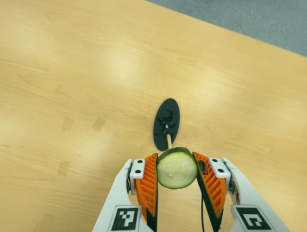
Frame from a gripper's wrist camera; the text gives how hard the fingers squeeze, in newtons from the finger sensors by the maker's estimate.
{"total": 10.7, "left": 9.6, "right": 11.8}